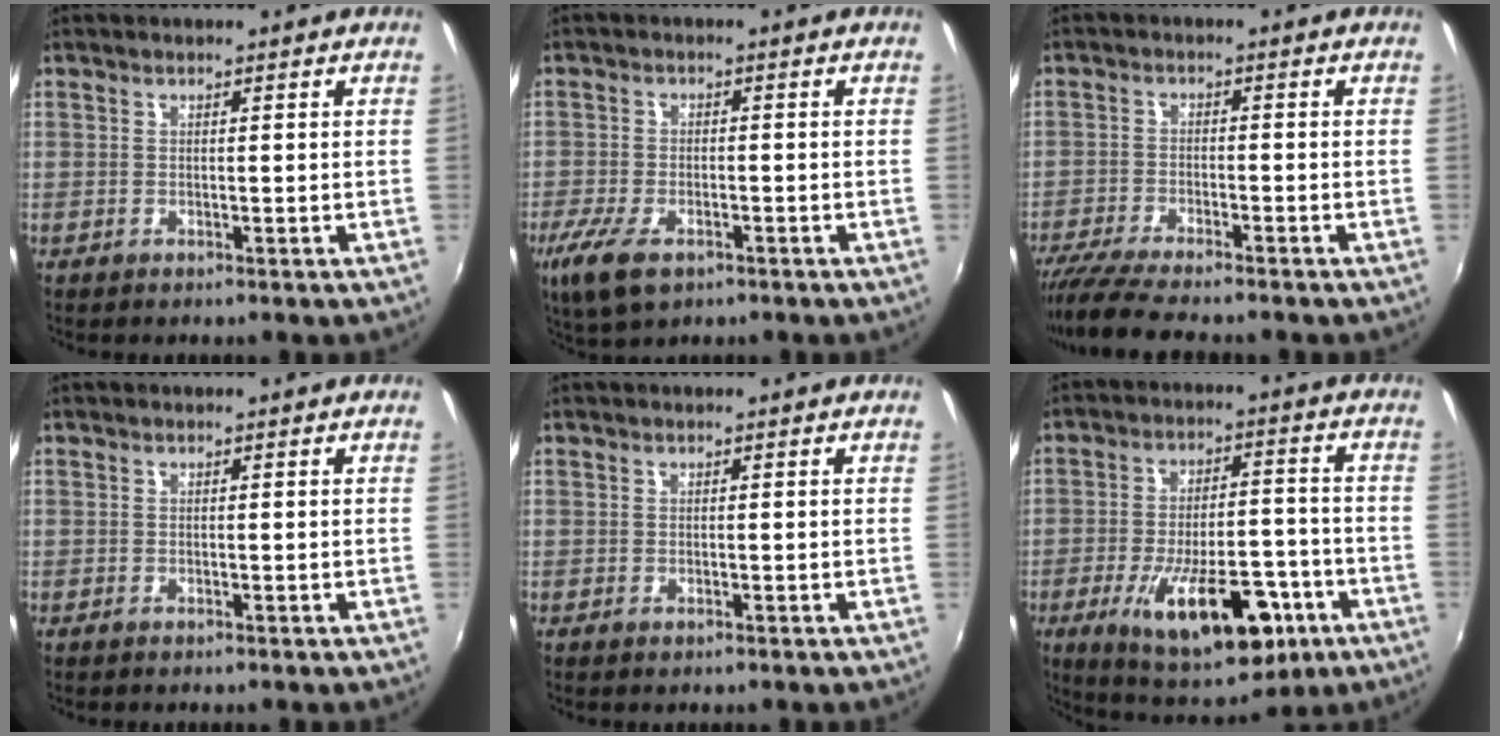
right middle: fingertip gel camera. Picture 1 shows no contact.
{"total": 8.3, "force": [-4.8, 3.8, 5.6], "torque": [-0.137, -0.028, -0.088]}
{"total": 8.8, "force": [-7.8, 0.5, 4.0], "torque": [-0.099, -0.031, -0.136]}
{"total": 0.0}
{"total": 0.0}
{"total": 18.8, "force": [-8.6, 7.6, 14.8], "torque": [-0.255, -0.018, -0.114]}